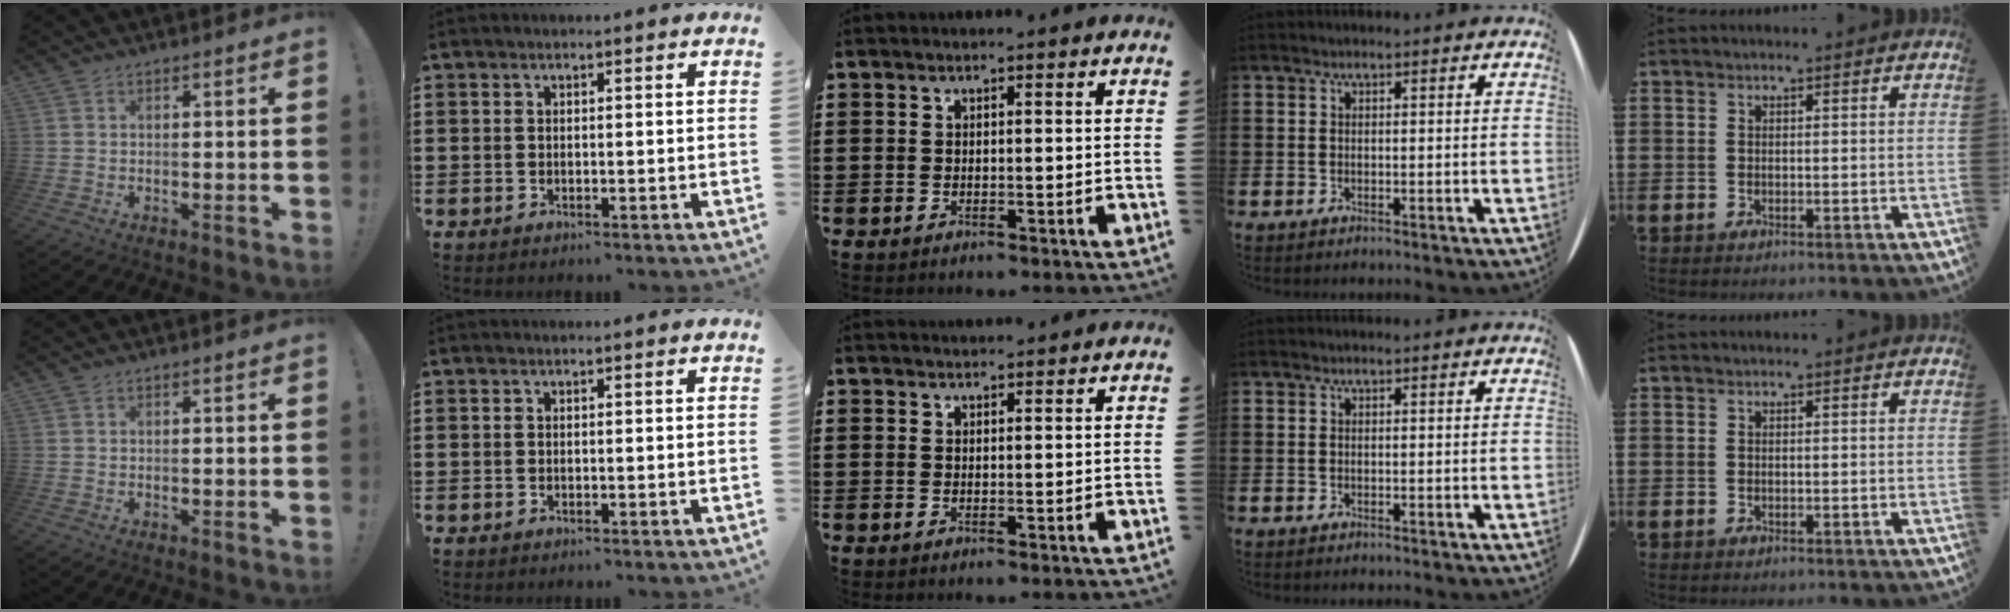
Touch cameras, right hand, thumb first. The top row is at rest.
{"middle": {"total": 1.0, "force": [1.0, 0.0, -0.1], "torque": [-0.001, -0.003, 0.019]}}